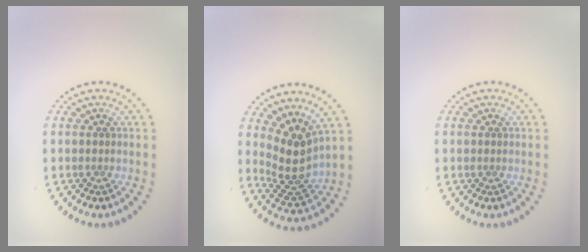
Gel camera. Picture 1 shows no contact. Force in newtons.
{"total": 3.9, "press": 2.9, "slide": 2.7}
{"total": 0.0}